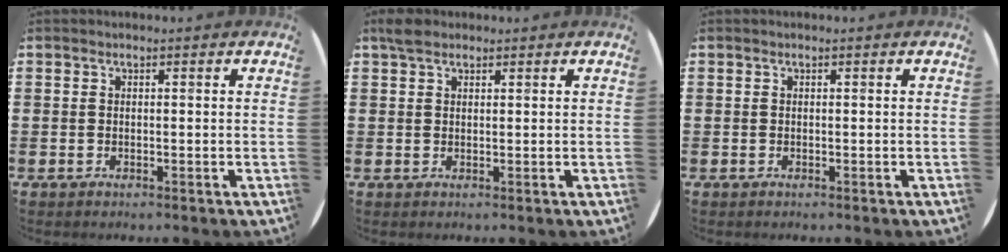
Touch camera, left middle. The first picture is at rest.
{"total": 2.0, "force": [1.6, 0.9, 0.7], "torque": [-0.010, 0.002, 0.030]}
{"total": 0.0}